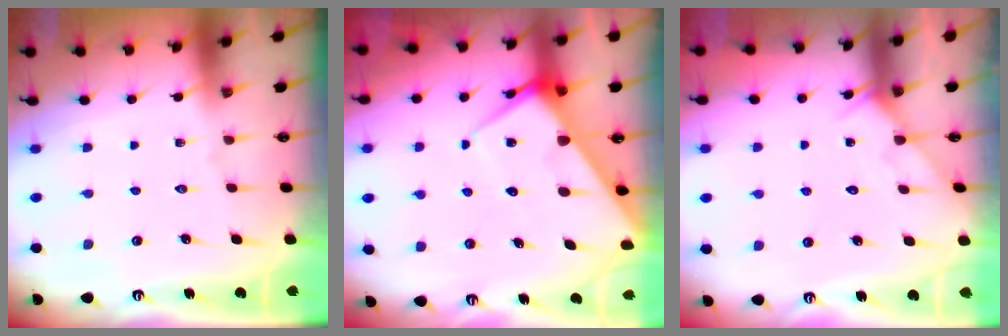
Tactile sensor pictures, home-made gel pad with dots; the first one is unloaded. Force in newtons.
{"total": 7.3, "press": 7.3, "slide": 0.5}
{"total": 6.3, "press": 6.3, "slide": 0.4}